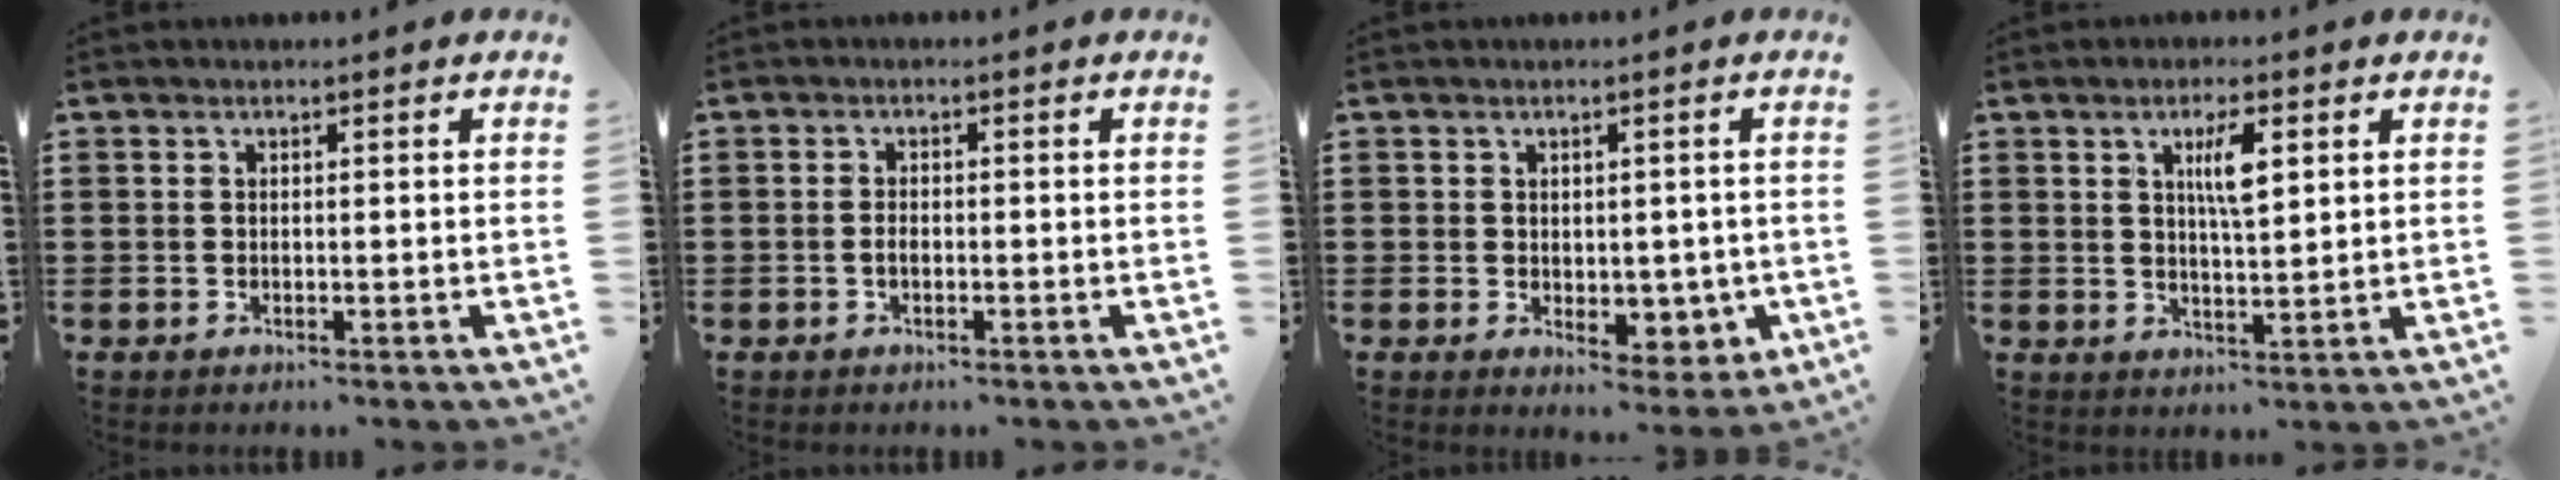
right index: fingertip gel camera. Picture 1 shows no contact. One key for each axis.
{"total": 1.1, "fx": -0.3, "fy": 0.5, "fz": 0.9, "tx": -0.020, "ty": 0.000, "tz": -0.006}
{"total": 3.5, "fx": 0.5, "fy": 3.0, "fz": 1.6, "tx": -0.021, "ty": 0.004, "tz": 0.009}
{"total": 5.0, "fx": 1.8, "fy": 1.2, "fz": 4.5, "tx": -0.079, "ty": 0.002, "tz": 0.023}